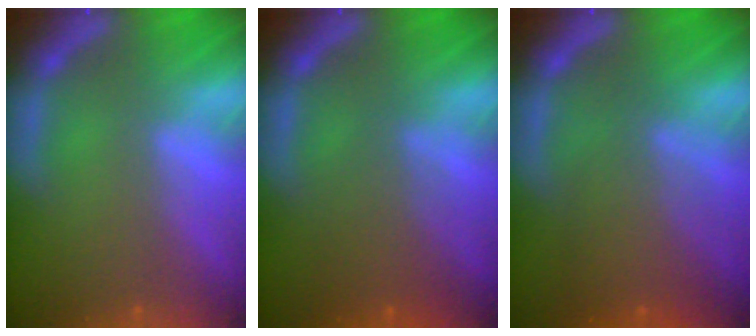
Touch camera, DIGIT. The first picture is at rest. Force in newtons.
{"total": 4.1}
{"total": 6.0}